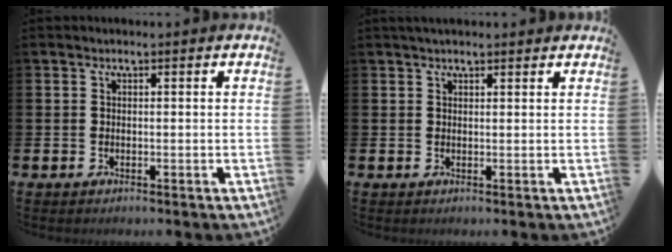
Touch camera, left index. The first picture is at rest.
{"total": 1.6, "force": [1.5, 0.4, 0.6], "torque": [-0.003, 0.001, 0.024]}